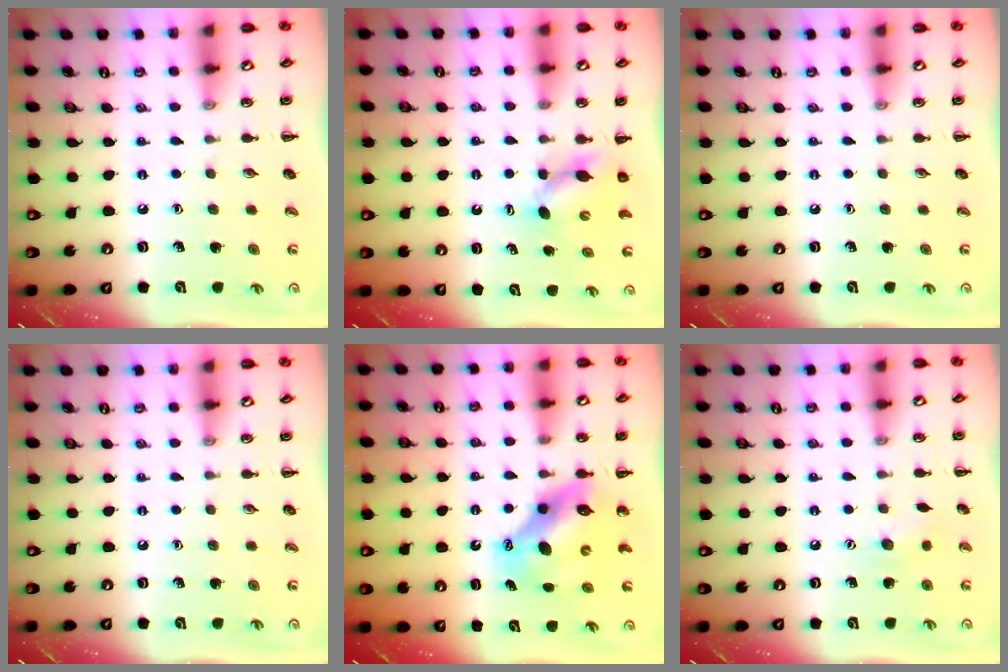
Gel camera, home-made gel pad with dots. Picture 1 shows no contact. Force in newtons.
{"total": 4.5, "press": 4.4, "slide": 0.6}
{"total": 0.0}
{"total": 0.0}
{"total": 7.6, "press": 7.4, "slide": 1.6}
{"total": 6.7, "press": 6.5, "slide": 1.6}